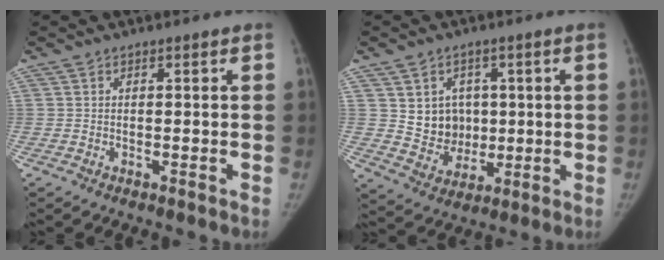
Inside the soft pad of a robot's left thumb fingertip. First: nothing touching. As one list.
[{"total": 8.3, "force": [1.7, 7.4, 3.4], "torque": [-0.014, -0.010, 0.043]}]